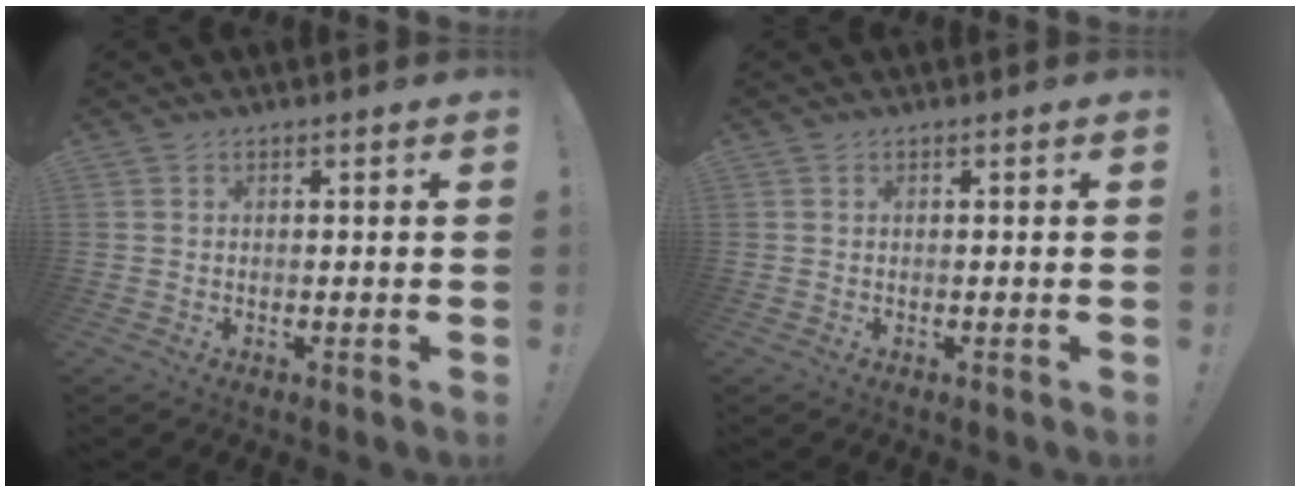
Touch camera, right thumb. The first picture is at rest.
{"total": 0.0}